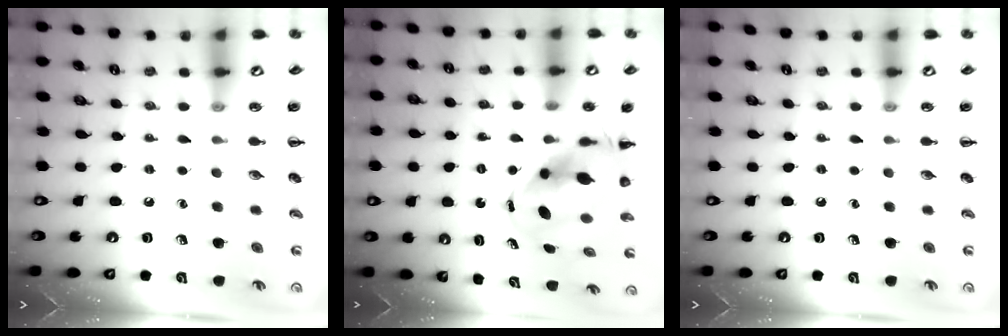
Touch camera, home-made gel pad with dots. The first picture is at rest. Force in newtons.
{"total": 8.8, "press": 8.5, "slide": 2.1}
{"total": 0.0}